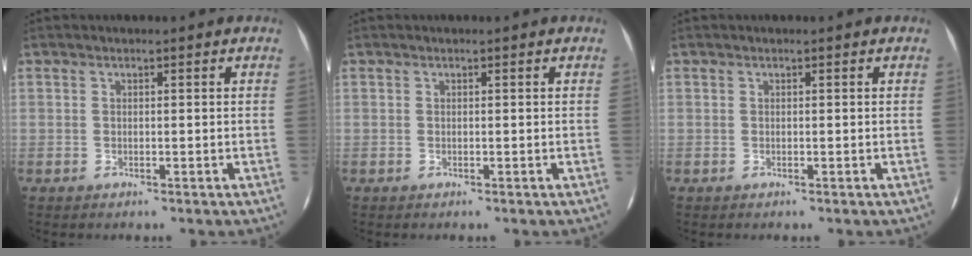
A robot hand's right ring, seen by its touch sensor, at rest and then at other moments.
{"total": 0.0}
{"total": 0.0}